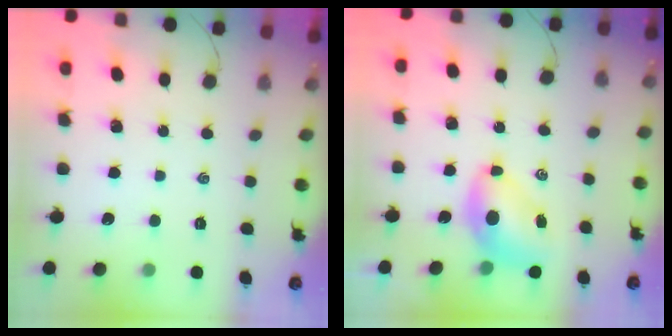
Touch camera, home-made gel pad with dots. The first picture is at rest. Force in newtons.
{"total": 7.2, "press": 7.1, "slide": 1.1}